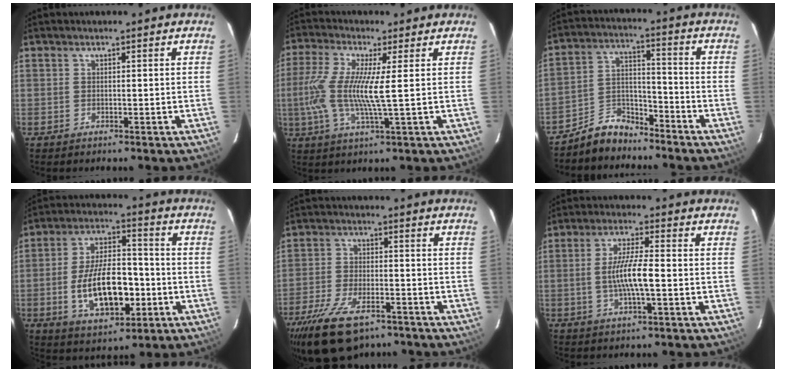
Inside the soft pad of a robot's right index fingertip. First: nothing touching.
{"total": 10.9, "force": [0.1, 0.5, 10.9], "torque": [-0.220, -0.007, -0.001]}
{"total": 7.8, "force": [-6.7, 3.6, 1.7], "torque": [-0.042, 0.034, -0.124]}
{"total": 15.3, "force": [-3.9, 7.3, 12.8], "torque": [-0.246, 0.005, -0.051]}
{"total": 15.3, "force": [-10.3, 6.9, 8.9], "torque": [-0.203, -0.027, -0.182]}
{"total": 7.4, "force": [-1.2, 0.8, 7.2], "torque": [-0.135, -0.002, -0.023]}